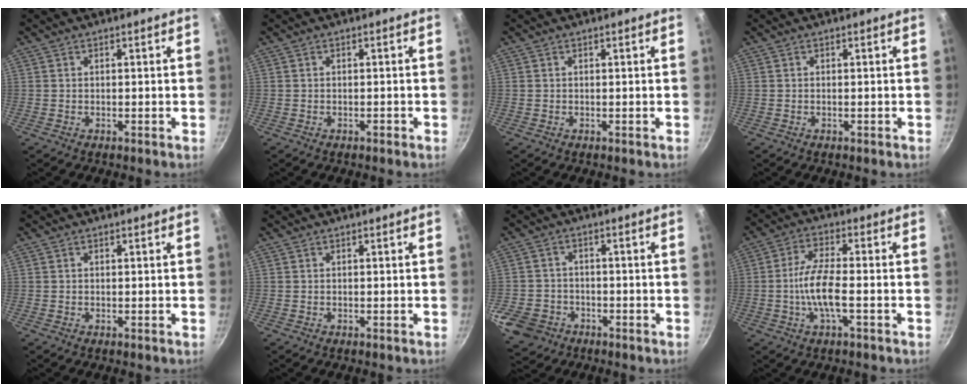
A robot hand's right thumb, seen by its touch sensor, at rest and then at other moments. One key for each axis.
{"total": 0.6, "fx": -0.4, "fy": 0.3, "fz": 0.3, "tx": -0.001, "ty": 0.002, "tz": -0.009}
{"total": 0.0}
{"total": 0.0}
{"total": 0.0}
{"total": 0.0}
{"total": 8.3, "fx": -4.0, "fy": 6.8, "fz": 2.6, "tx": -0.058, "ty": 0.019, "tz": -0.062}
{"total": 8.3, "fx": -1.6, "fy": 2.6, "fz": 7.7, "tx": -0.165, "ty": 0.019, "tz": -0.034}